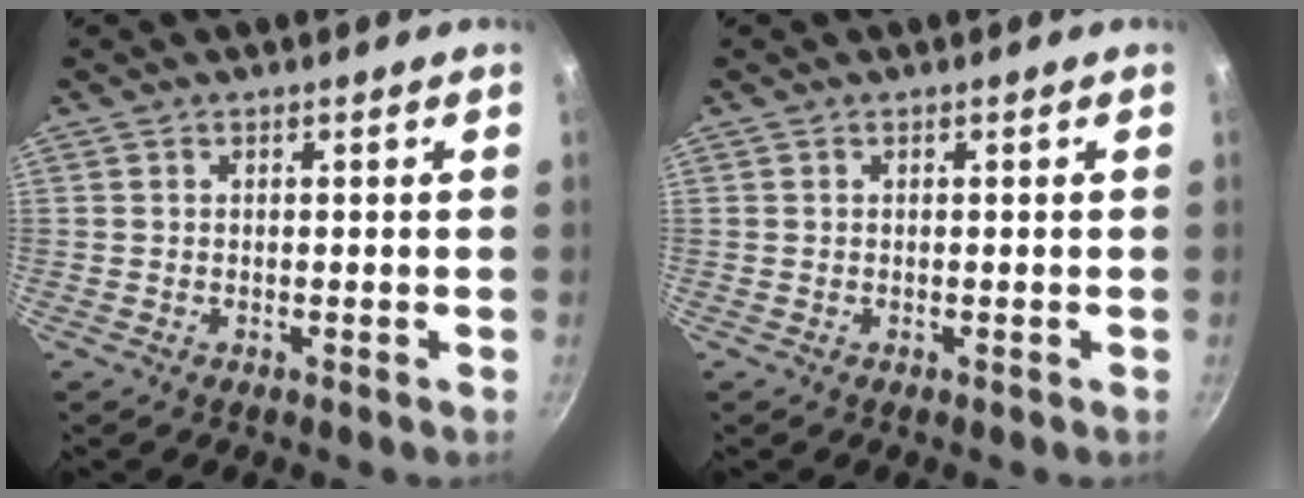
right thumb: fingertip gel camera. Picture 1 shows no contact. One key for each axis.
{"total": 0.0}